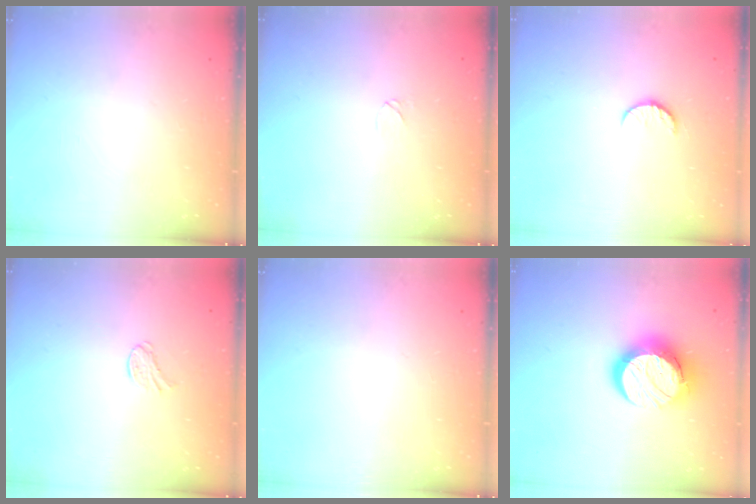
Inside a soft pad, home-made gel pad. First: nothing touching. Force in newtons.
{"total": 3.5, "press": 3.5, "slide": 0.2}
{"total": 6.5, "press": 6.5, "slide": 0.7}
{"total": 5.9, "press": 5.8, "slide": 0.5}
{"total": 0.0}
{"total": 14.4, "press": 14.3, "slide": 1.3}